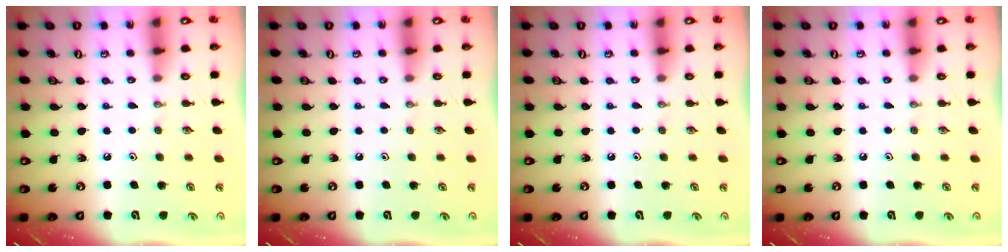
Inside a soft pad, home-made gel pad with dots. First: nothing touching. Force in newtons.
{"total": 0.0}
{"total": 0.0}
{"total": 0.0}